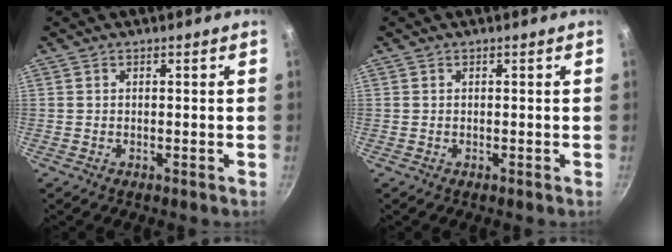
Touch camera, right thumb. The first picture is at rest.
{"total": 0.0}